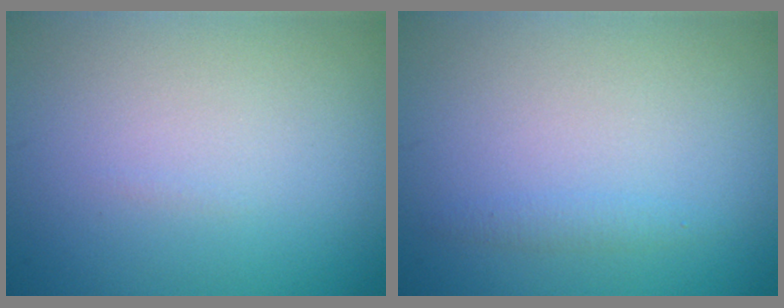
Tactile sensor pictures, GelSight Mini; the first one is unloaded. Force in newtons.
{"total": 0.9, "press": 0.9, "slide": 0.0}